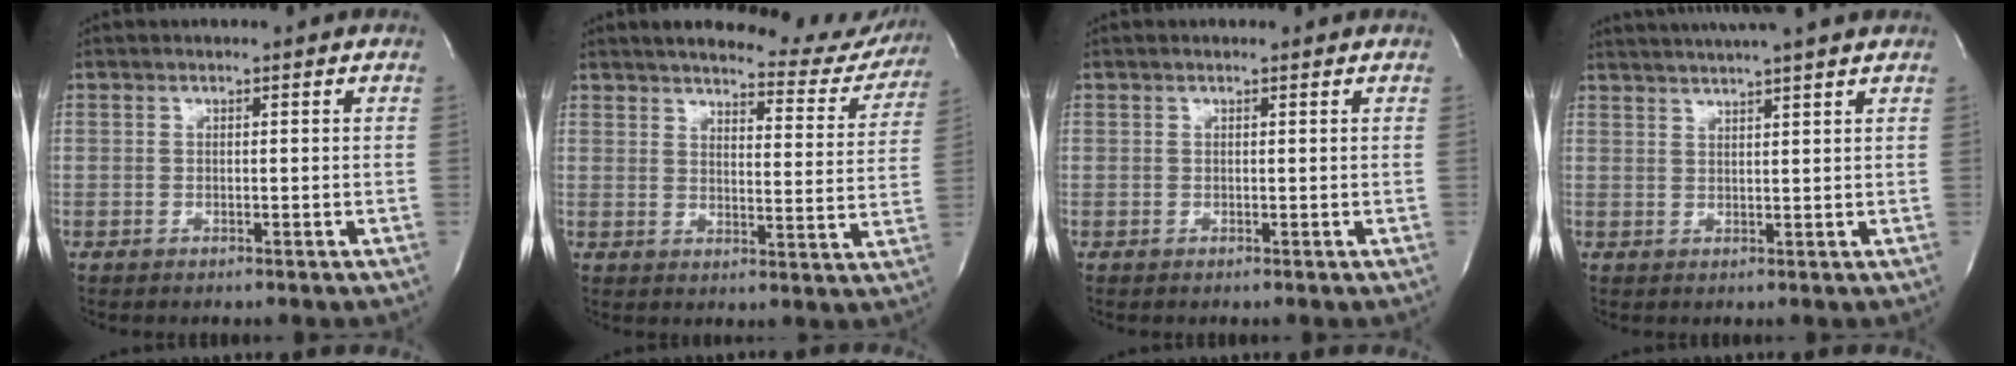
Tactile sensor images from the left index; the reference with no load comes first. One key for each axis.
{"total": 16.7, "fx": 15.5, "fy": 4.0, "fz": 4.8, "tx": -0.036, "ty": -0.039, "tz": 0.173}
{"total": 0.6, "fx": 0.6, "fy": 0.2, "fz": 0.1, "tx": -0.004, "ty": 0.003, "tz": 0.008}
{"total": 11.7, "fx": 10.3, "fy": -0.1, "fz": 5.6, "tx": -0.096, "ty": 0.030, "tz": 0.138}